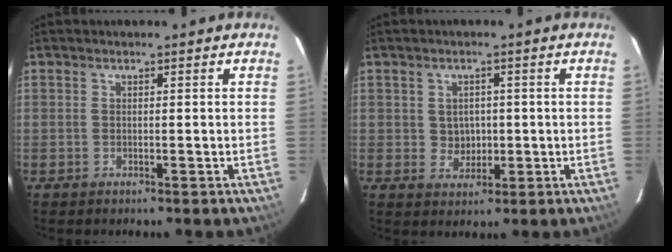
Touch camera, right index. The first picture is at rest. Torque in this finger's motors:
{"motor_torque": [0.01, -0.09, 0.10, 0.01]}